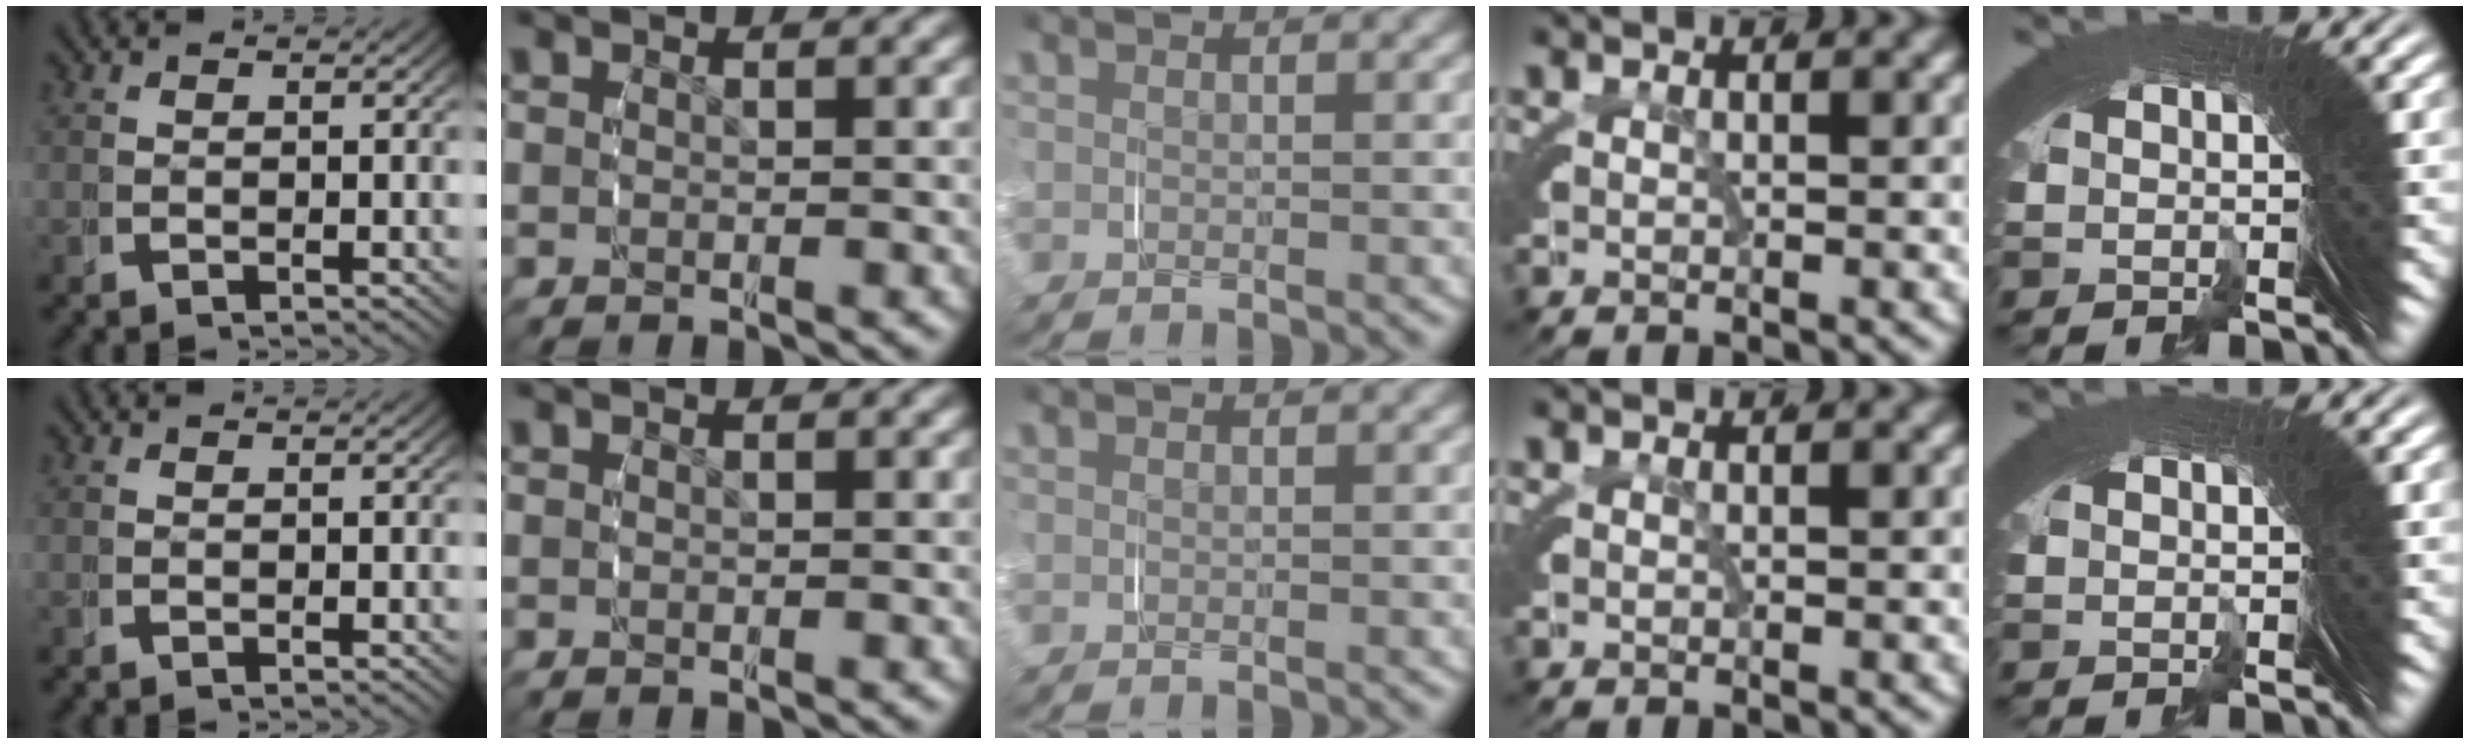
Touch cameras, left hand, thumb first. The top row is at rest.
{}